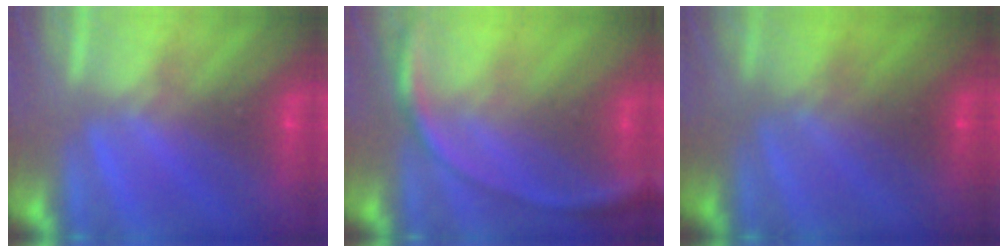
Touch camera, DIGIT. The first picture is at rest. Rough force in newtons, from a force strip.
{"total": 2.7}
{"total": 2.0}